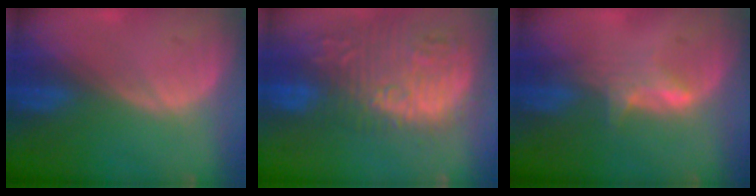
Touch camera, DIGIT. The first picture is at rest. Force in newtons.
{"total": 15.4, "press": 13.0, "slide": 8.2}
{"total": 2.9, "press": 2.9, "slide": 0.4}